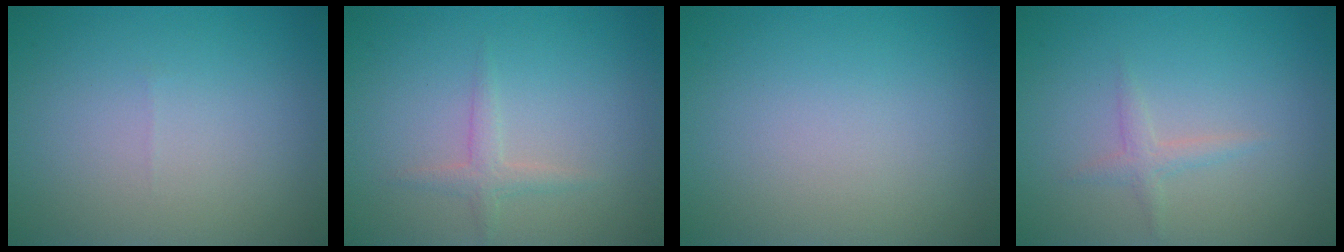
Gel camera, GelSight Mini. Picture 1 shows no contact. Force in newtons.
{"total": 1.5, "press": 1.5, "slide": 0.1}
{"total": 0.0}
{"total": 1.2, "press": 1.2, "slide": 0.0}